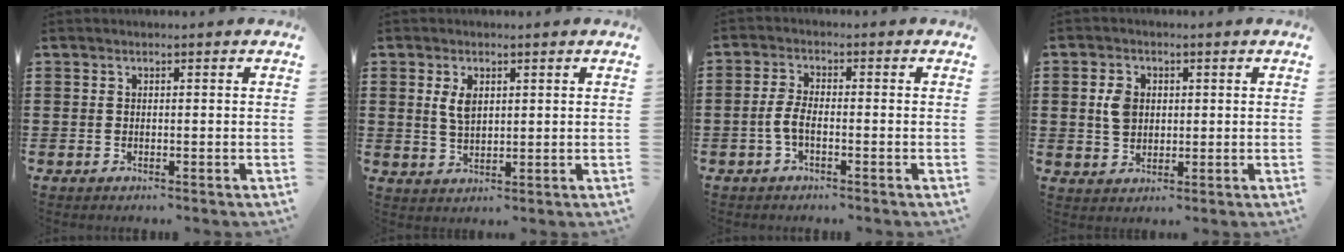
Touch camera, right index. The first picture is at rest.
{"total": 3.5, "force": [1.2, 1.8, 2.7], "torque": [-0.060, 0.007, 0.021]}
{"total": 3.2, "force": [-1.2, 1.2, 2.7], "torque": [-0.069, -0.004, -0.029]}
{"total": 4.1, "force": [0.6, 3.1, 2.6], "torque": [-0.067, 0.009, 0.008]}